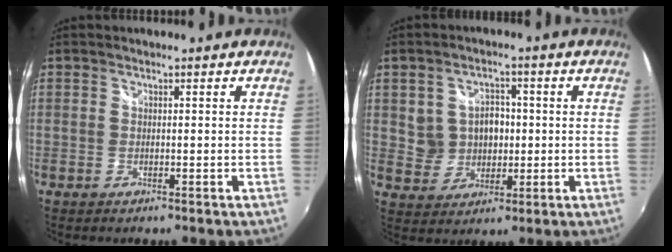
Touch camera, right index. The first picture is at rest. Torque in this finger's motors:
{"motor_torque": [0.01, 0.15, 0.27, 0.05]}